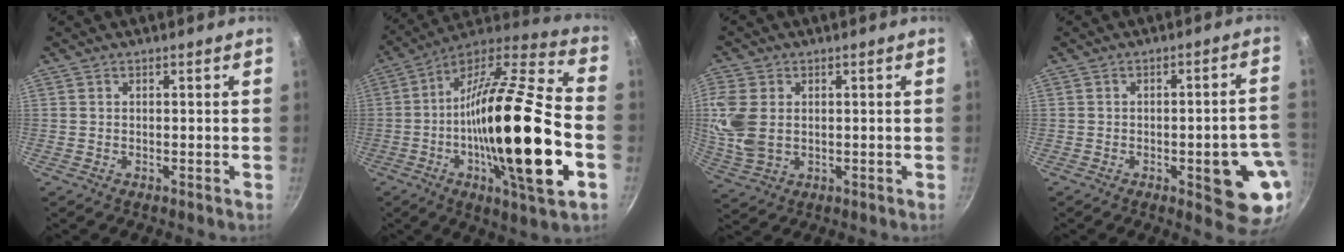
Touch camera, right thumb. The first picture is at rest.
{"total": 29.3, "force": [-6.0, 6.7, 27.9], "torque": [-0.467, 0.007, -0.109]}
{"total": 8.9, "force": [1.0, 6.3, 6.3], "torque": [-0.137, -0.004, 0.026]}
{"total": 12.5, "force": [-3.4, 4.3, 11.2], "torque": [-0.093, 0.018, -0.040]}